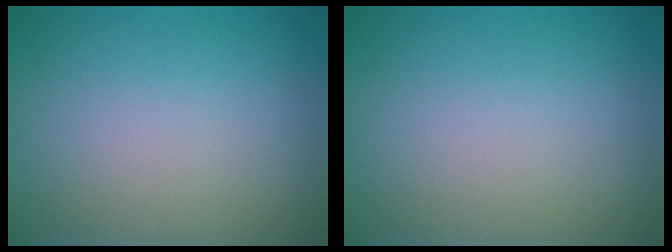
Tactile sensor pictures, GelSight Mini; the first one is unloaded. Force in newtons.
{"total": 0.0}